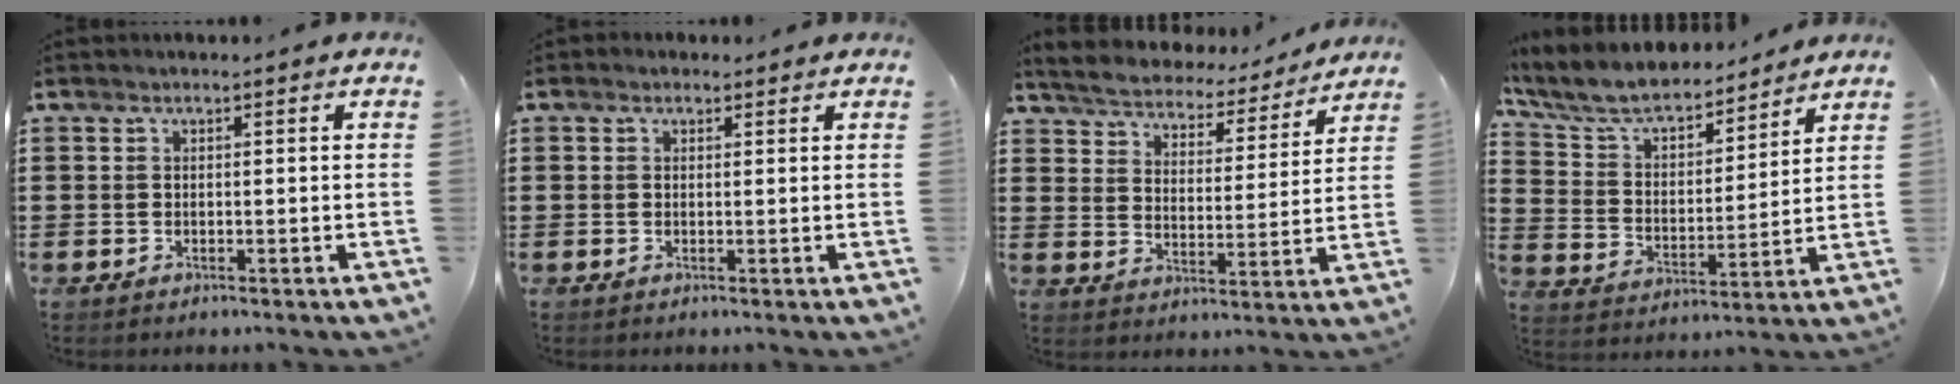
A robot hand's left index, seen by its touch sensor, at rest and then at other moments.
{"total": 0.9, "force": [0.5, 0.7, 0.3], "torque": [-0.007, 0.006, 0.009]}
{"total": 4.7, "force": [4.6, 0.3, 0.3], "torque": [-0.034, -0.036, 0.075]}
{"total": 7.3, "force": [6.7, 1.6, 2.5], "torque": [-0.079, -0.041, 0.115]}